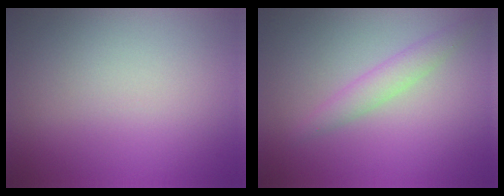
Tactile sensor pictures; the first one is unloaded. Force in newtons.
{"total": 2.1, "press": 2.1, "slide": 0.1}